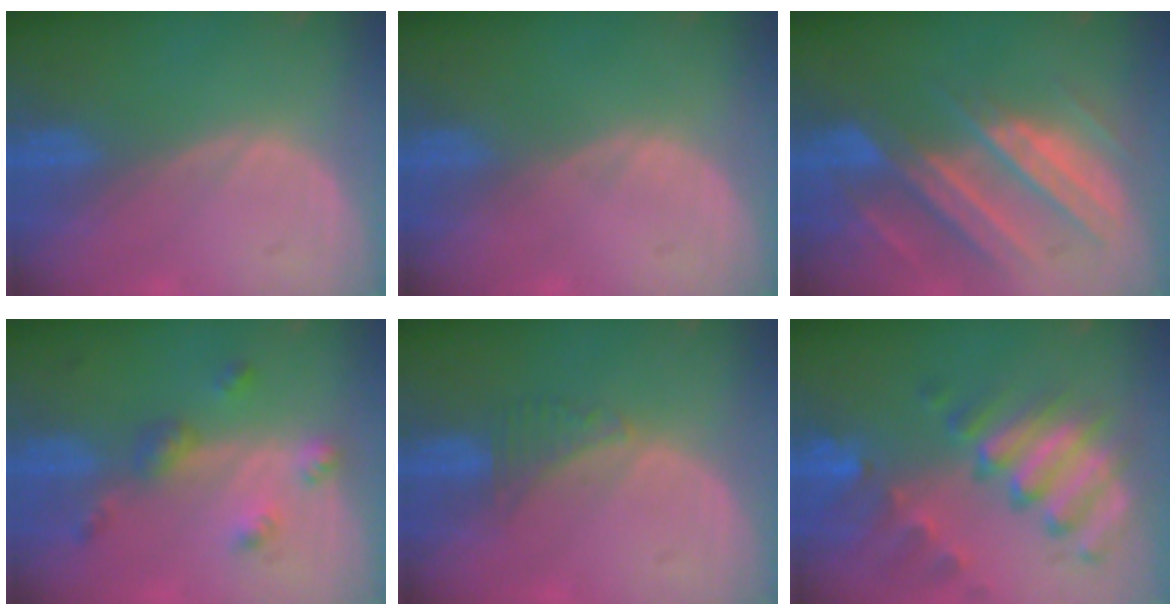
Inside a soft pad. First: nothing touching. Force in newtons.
{"total": 0.0}
{"total": 10.3, "press": 9.2, "slide": 4.7}
{"total": 4.9, "press": 4.4, "slide": 2.2}
{"total": 2.7, "press": 2.6, "slide": 0.7}
{"total": 11.1, "press": 9.5, "slide": 5.7}